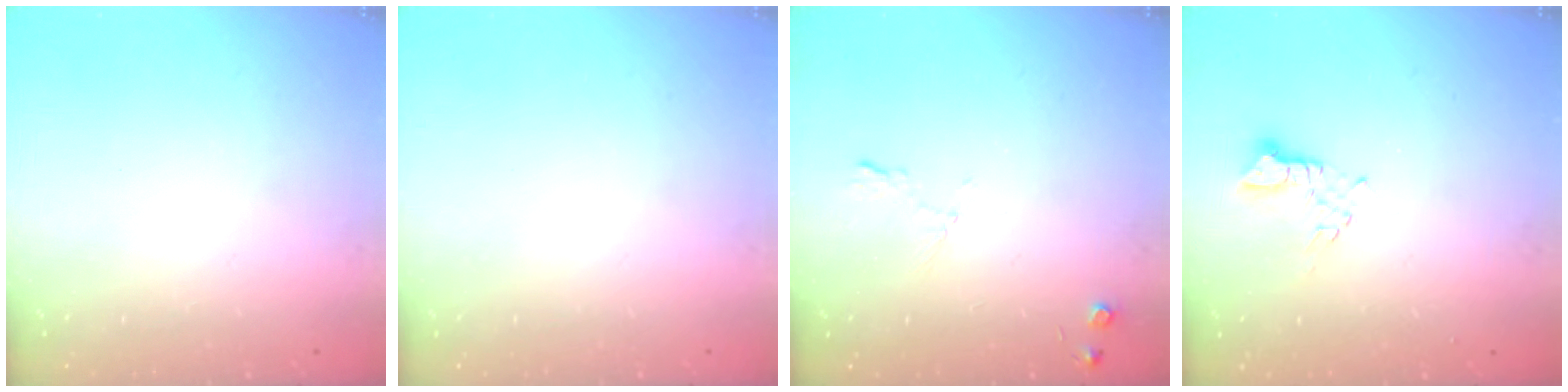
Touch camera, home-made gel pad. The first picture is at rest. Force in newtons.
{"total": 0.0}
{"total": 5.3, "press": 5.2, "slide": 1.1}
{"total": 3.2, "press": 3.2, "slide": 0.3}